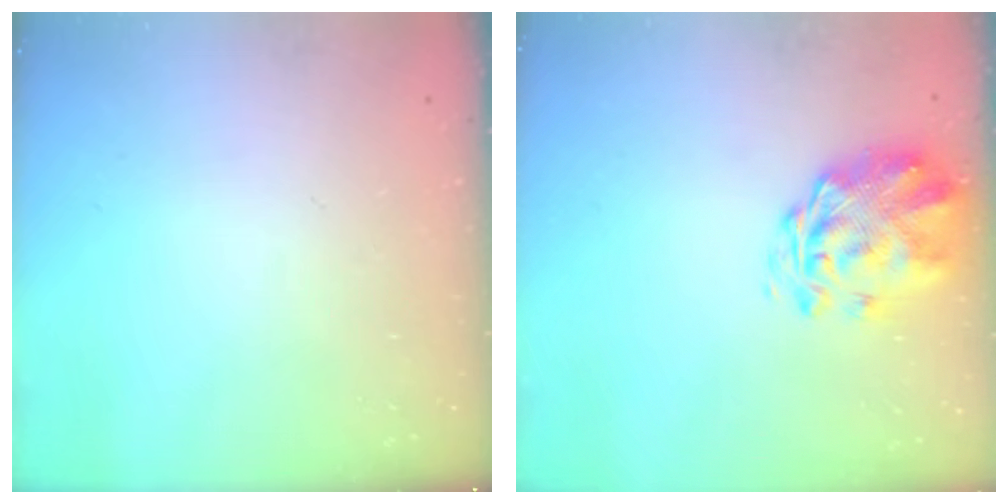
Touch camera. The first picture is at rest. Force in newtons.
{"total": 3.3, "press": 2.9, "slide": 1.6}